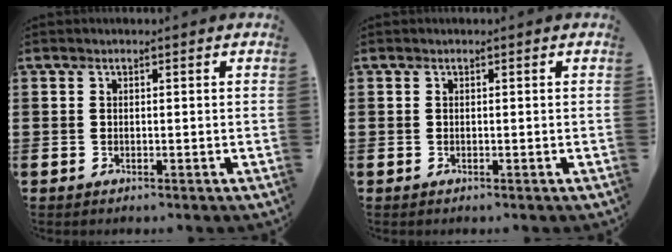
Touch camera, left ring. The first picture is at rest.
{"total": 0.0}